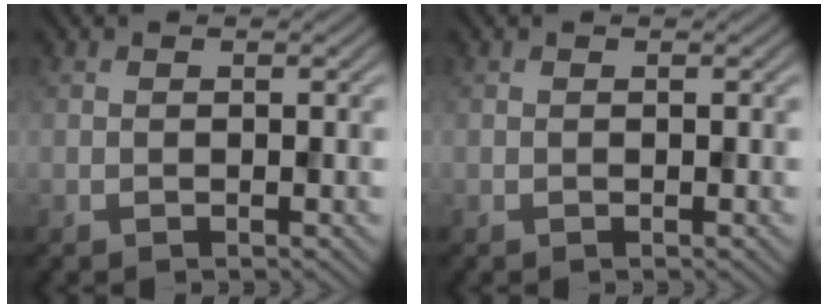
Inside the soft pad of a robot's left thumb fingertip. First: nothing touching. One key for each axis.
{"total": 0.0}